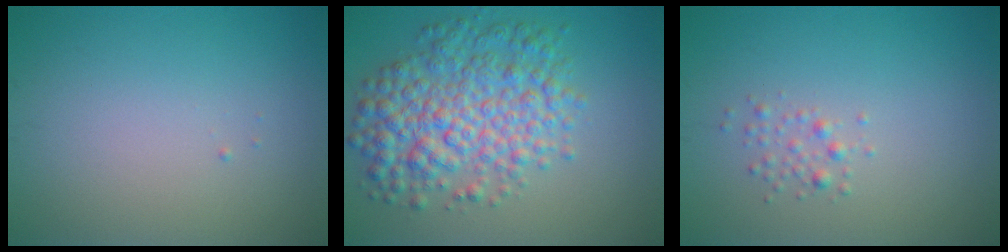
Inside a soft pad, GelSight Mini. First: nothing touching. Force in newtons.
{"total": 7.2, "press": 7.2, "slide": 0.1}
{"total": 1.2, "press": 1.2, "slide": 0.0}